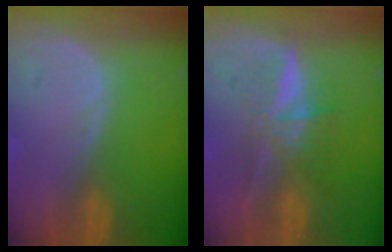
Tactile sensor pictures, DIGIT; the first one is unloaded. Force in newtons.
{"total": 5.9, "press": 5.5, "slide": 2.0}